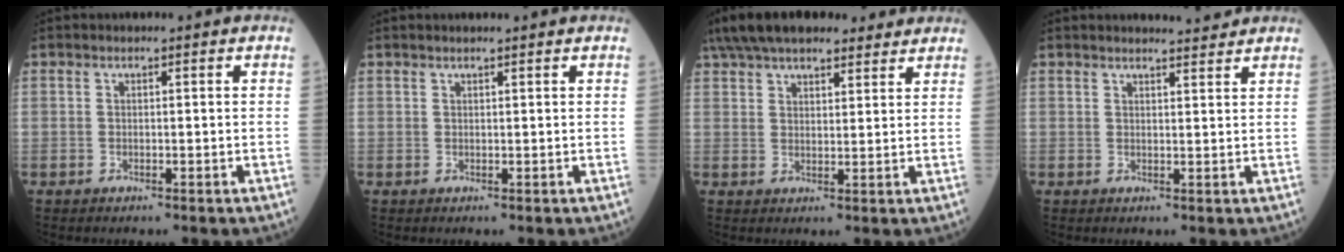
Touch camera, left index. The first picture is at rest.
{"total": 1.8, "force": [1.7, 0.3, 0.6], "torque": [-0.007, 0.019, 0.027]}
{"total": 18.2, "force": [15.1, 5.7, 8.3], "torque": [-0.156, 0.060, 0.231]}
{"total": 4.2, "force": [4.1, 0.3, 1.1], "torque": [-0.020, 0.003, 0.052]}